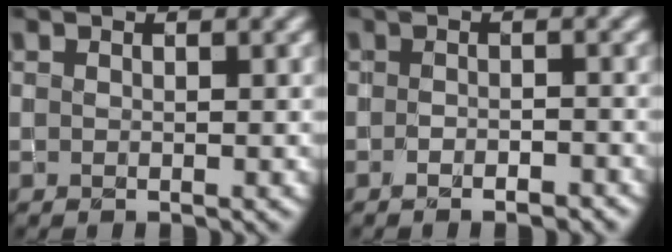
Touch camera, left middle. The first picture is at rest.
{"total": 1.8, "force": [-1.2, 0.7, 1.1], "torque": [-0.016, 0.001, -0.019]}